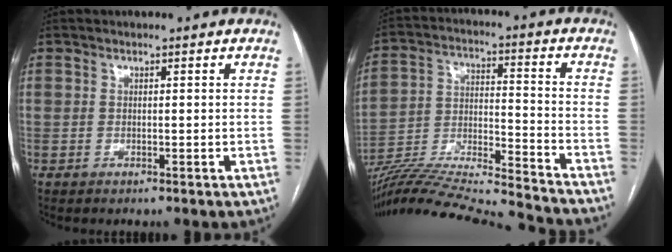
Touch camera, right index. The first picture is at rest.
{"total": 25.0, "force": [-23.3, 0.0, 9.1], "torque": [-0.168, -0.028, -0.364]}